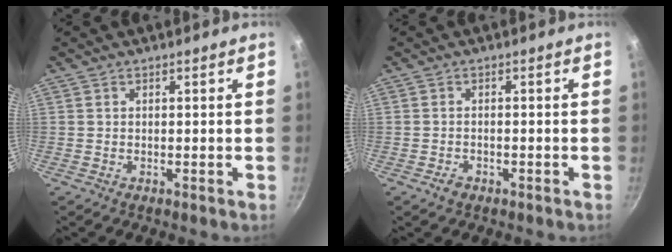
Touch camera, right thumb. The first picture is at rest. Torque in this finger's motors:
{"motor_torque": [0.10, -0.38, -0.19, -0.13, 0.01]}